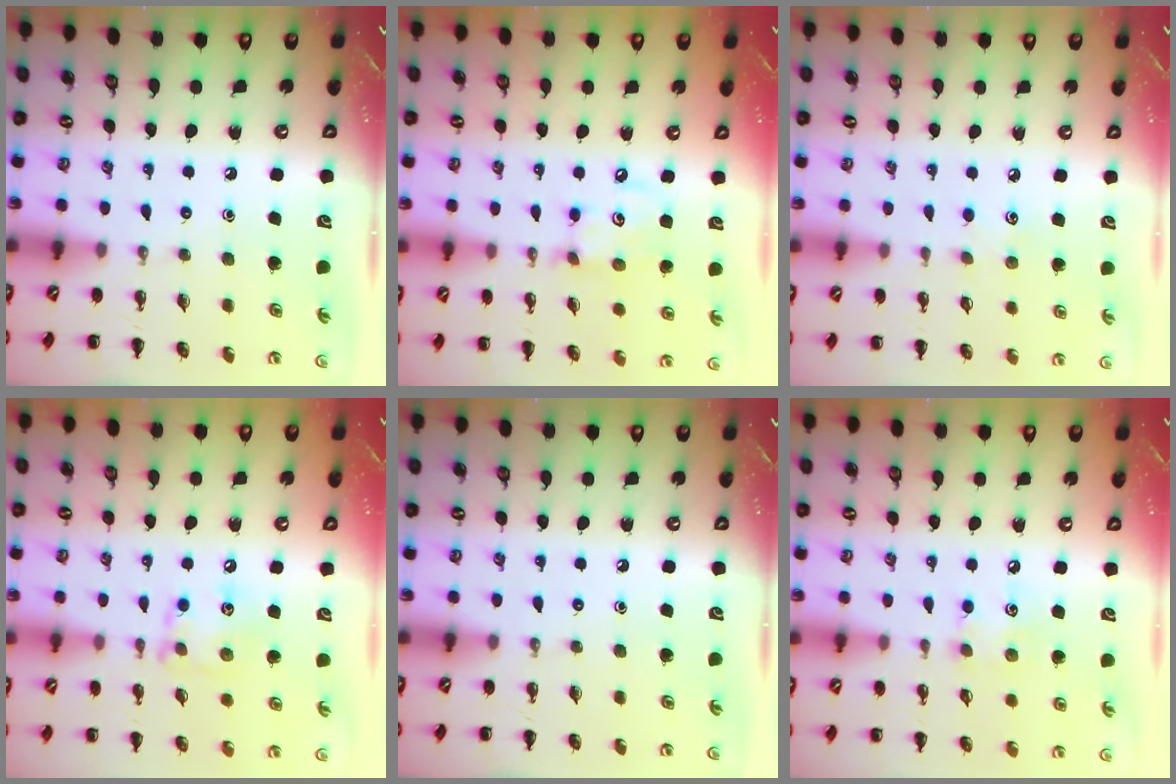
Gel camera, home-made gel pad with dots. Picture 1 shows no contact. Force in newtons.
{"total": 5.7, "press": 5.7, "slide": 0.5}
{"total": 4.6, "press": 4.4, "slide": 1.3}
{"total": 9.1, "press": 9.1, "slide": 0.4}
{"total": 0.0}
{"total": 6.9, "press": 6.8, "slide": 1.5}